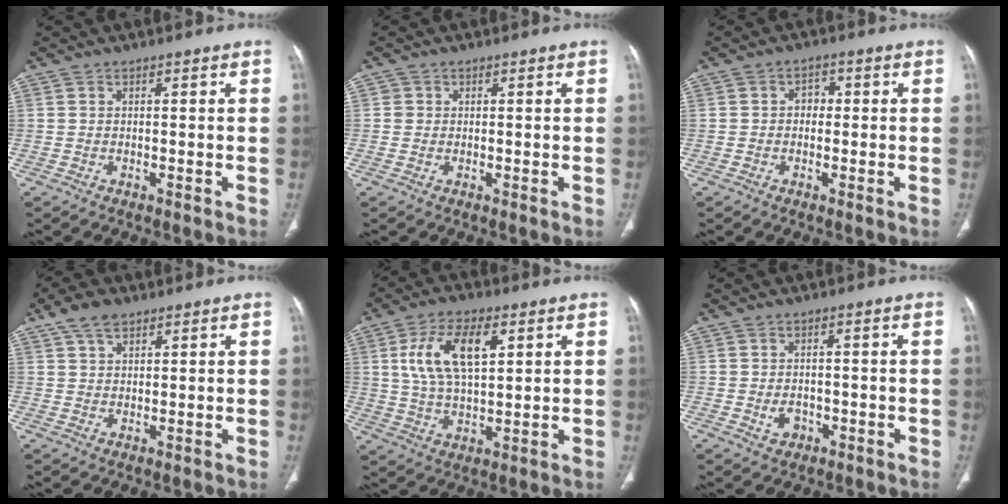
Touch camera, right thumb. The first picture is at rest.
{"total": 1.0, "force": [0.1, 1.0, 0.1], "torque": [0.007, 0.003, 0.001]}
{"total": 2.5, "force": [-0.1, 2.1, 1.4], "torque": [-0.004, 0.011, -0.008]}
{"total": 5.5, "force": [3.5, 2.9, 3.0], "torque": [-0.050, -0.004, 0.068]}
{"total": 13.1, "force": [4.2, 6.3, 10.6], "torque": [-0.196, -0.005, 0.081]}
{"total": 2.5, "force": [-0.7, 2.0, 1.3], "torque": [-0.015, 0.004, -0.005]}